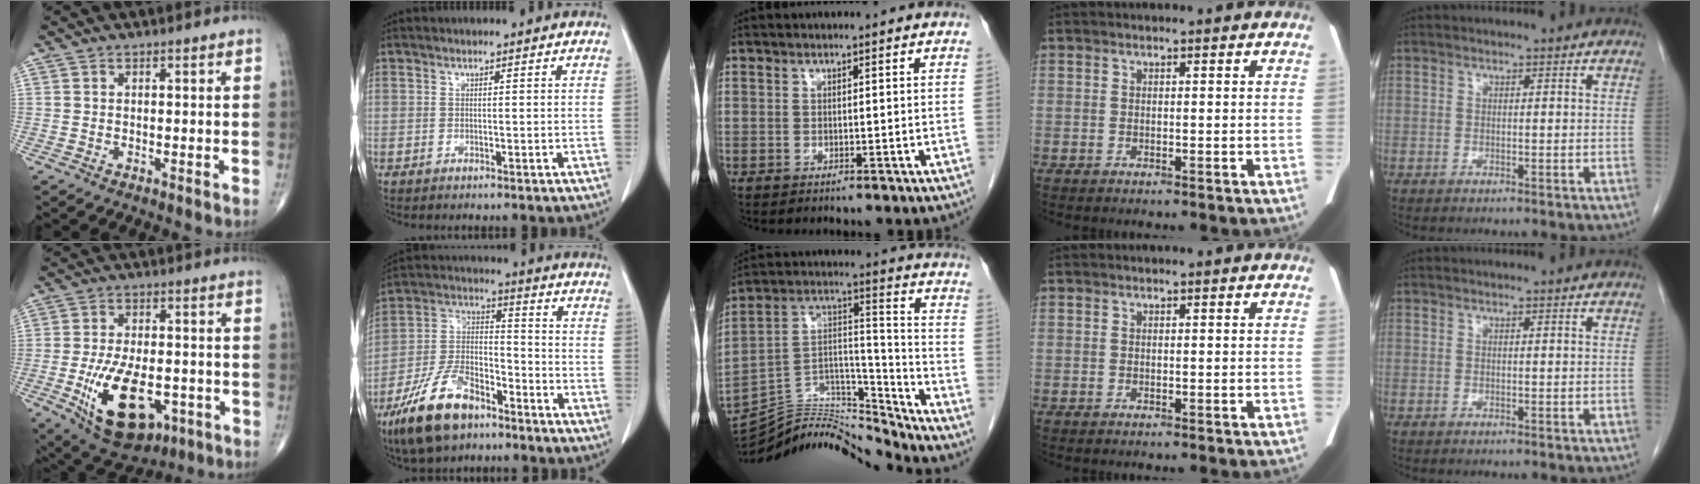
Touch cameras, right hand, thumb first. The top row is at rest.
{"thumb": {"total": 16.5, "force": [-5.5, 8.8, 12.9], "torque": [-0.205, 0.009, -0.072]}, "index": {"total": 13.8, "force": [-9.3, 5.8, 8.3], "torque": [-0.171, 0.001, -0.176]}, "middle": {"total": 16.3, "force": [-16.1, 0.2, 1.9], "torque": [-0.027, 0.049, -0.281]}}